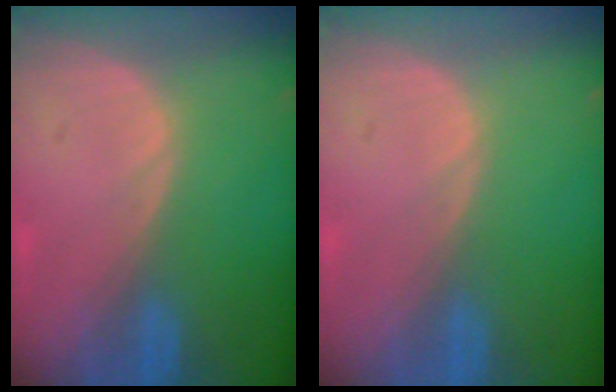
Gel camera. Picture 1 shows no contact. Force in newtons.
{"total": 0.0}